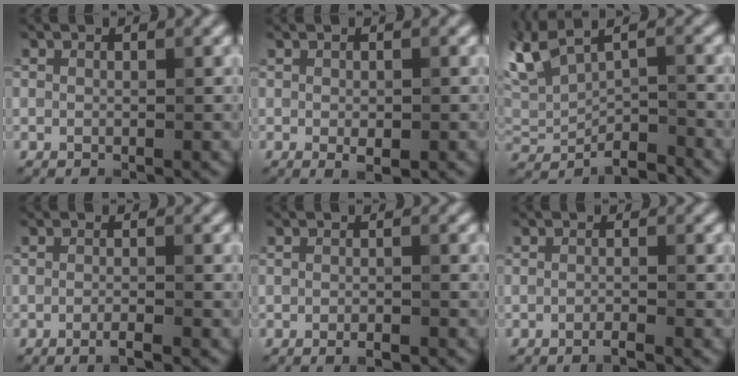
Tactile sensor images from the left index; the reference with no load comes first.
{"total": 1.6, "force": [-0.4, 0.7, 1.4], "torque": [-0.023, -0.006, 0.000]}
{"total": 4.2, "force": [0.0, 2.1, 3.7], "torque": [-0.069, -0.013, 0.003]}
{"total": 1.4, "force": [-0.8, 0.3, 1.1], "torque": [-0.013, -0.003, -0.021]}
{"total": 1.1, "force": [-0.7, 0.3, 0.8], "torque": [-0.013, -0.004, -0.012]}
{"total": 1.1, "force": [-0.8, 0.1, 0.7], "torque": [-0.007, 0.000, -0.019]}